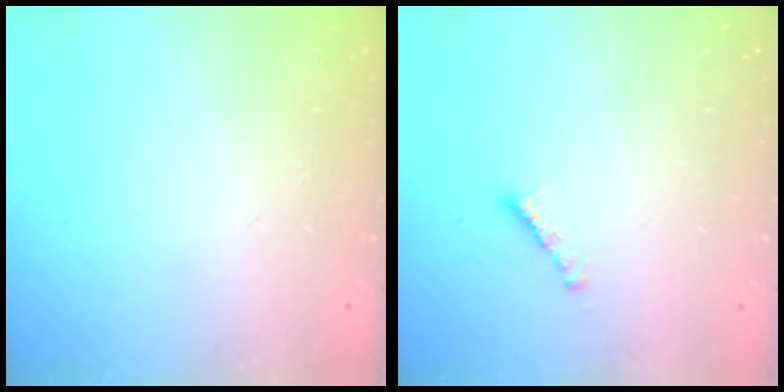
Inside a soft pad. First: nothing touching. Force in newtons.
{"total": 2.3, "press": 2.3, "slide": 0.2}